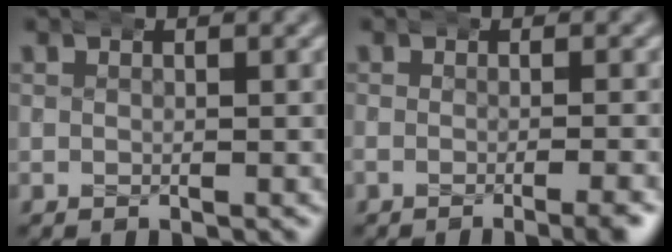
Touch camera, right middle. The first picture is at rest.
{"total": 1.9, "force": [-1.2, -0.4, 1.4], "torque": [-0.012, 0.006, -0.025]}